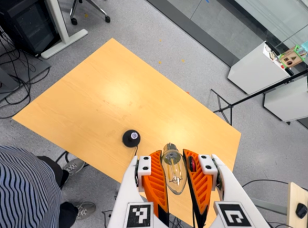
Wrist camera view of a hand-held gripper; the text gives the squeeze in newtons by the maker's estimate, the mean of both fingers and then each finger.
{"total": 23.9, "left": 26.1, "right": 21.8}